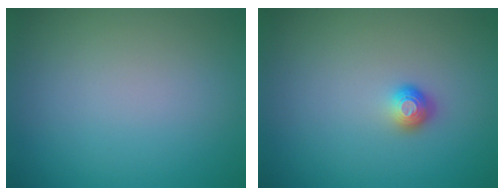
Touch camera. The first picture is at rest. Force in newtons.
{"total": 1.2, "press": 0.9, "slide": 0.7}